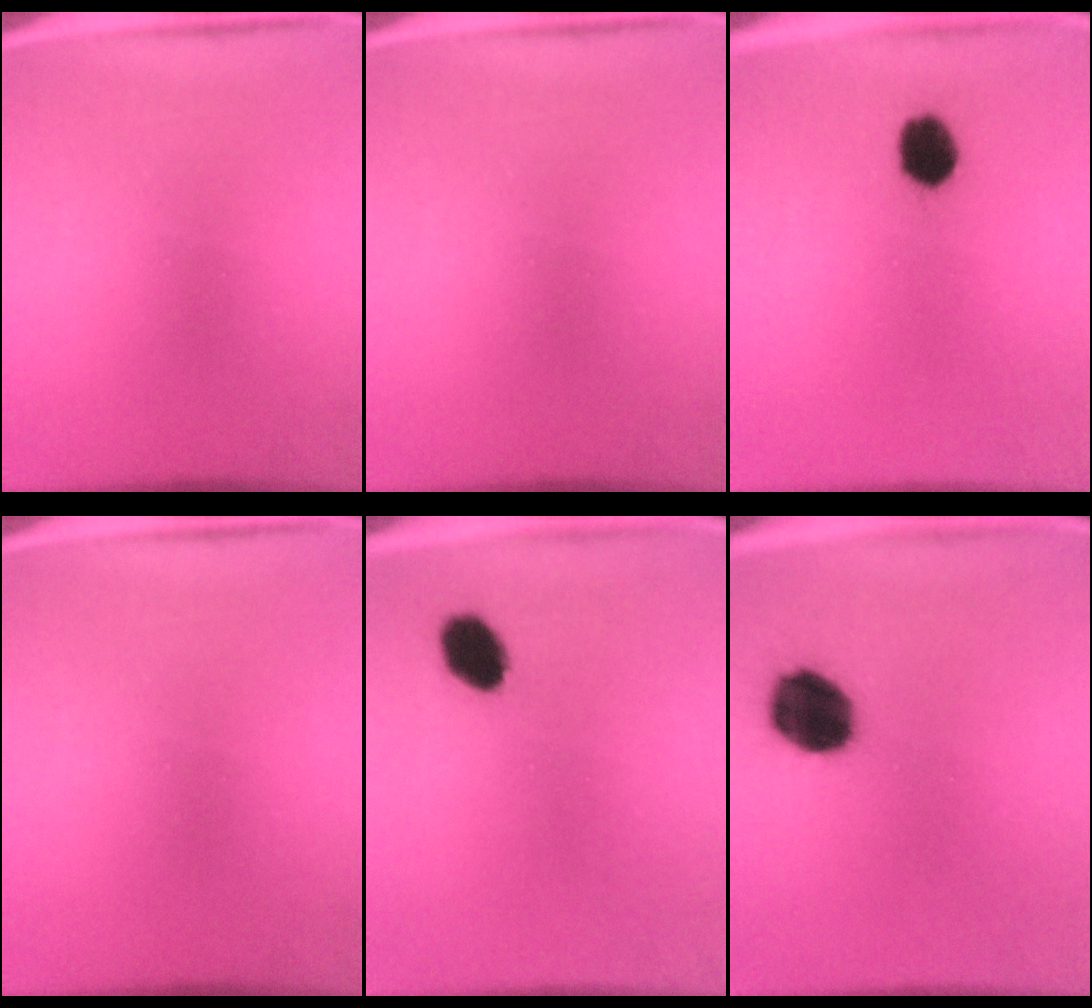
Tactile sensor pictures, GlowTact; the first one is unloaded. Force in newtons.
{"total": 0.0}
{"total": 5.6}
{"total": 0.0}
{"total": 6.2}
{"total": 13.0}